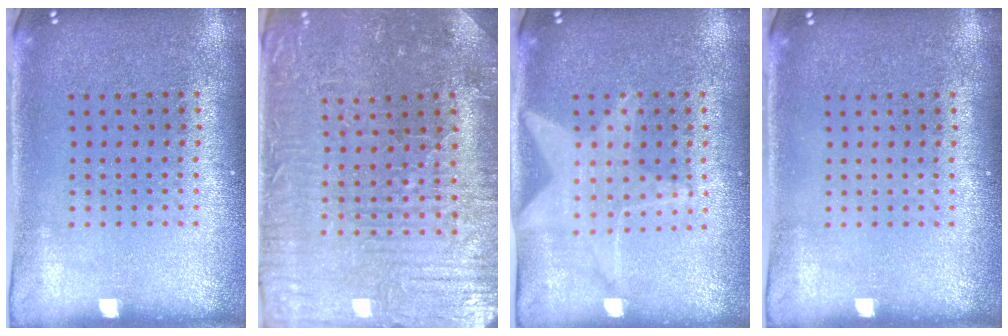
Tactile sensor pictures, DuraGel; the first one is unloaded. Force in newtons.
{"total": 2.3, "press": 2.2, "slide": 0.4}
{"total": 1.5, "press": 1.5, "slide": 0.3}
{"total": 0.0}